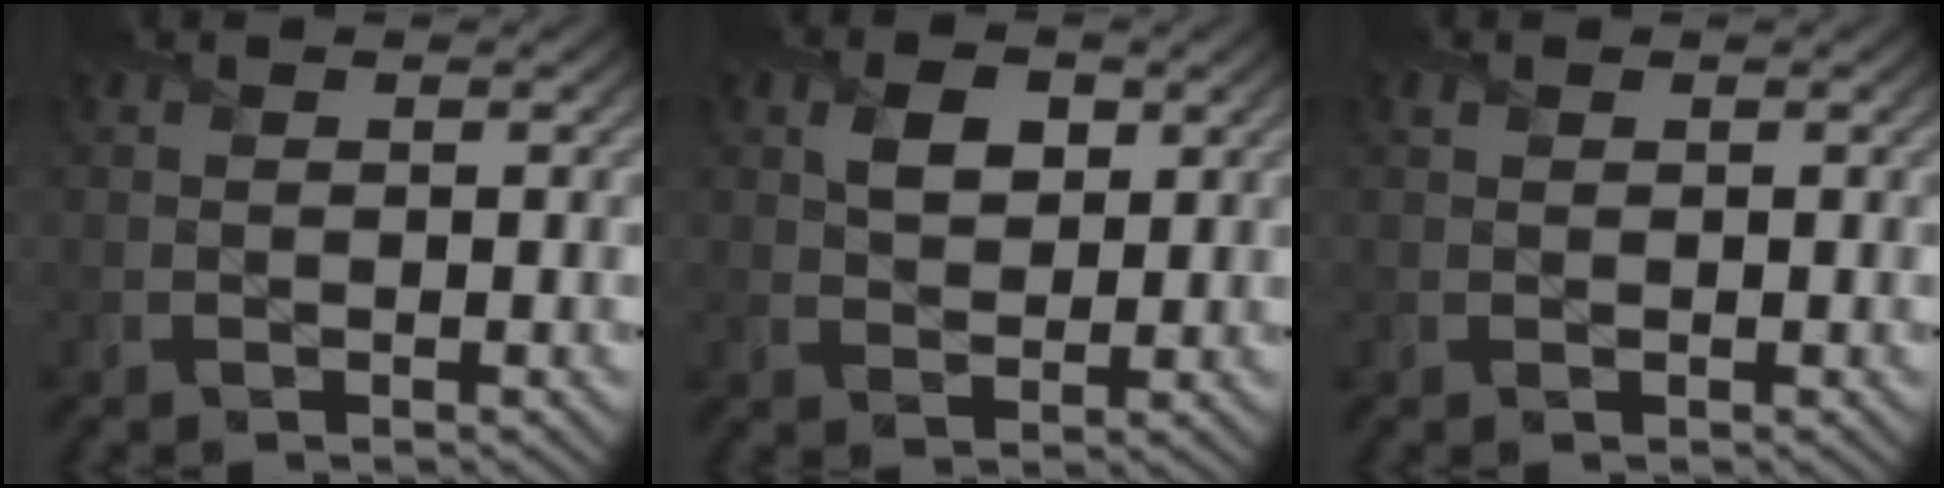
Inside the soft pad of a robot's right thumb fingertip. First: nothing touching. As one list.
[{"total": 4.1, "force": [1.5, 2.8, 2.6], "torque": [-0.053, -0.002, 0.025]}, {"total": 0.6, "force": [0.3, 0.5, 0.2], "torque": [-0.006, -0.001, 0.006]}]